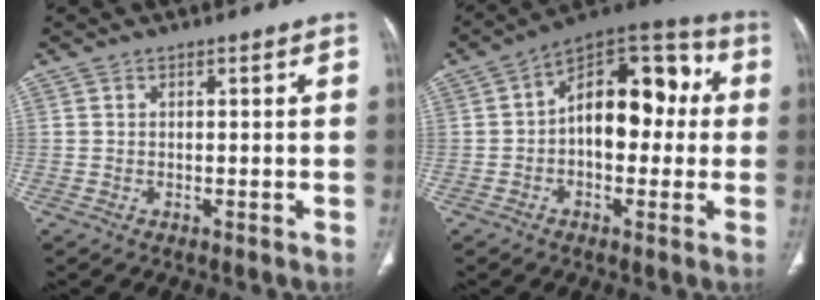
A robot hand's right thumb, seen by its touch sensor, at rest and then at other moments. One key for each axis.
{"total": 16.1, "fx": 1.0, "fy": 9.7, "fz": 12.8, "tx": -0.143, "ty": 0.046, "tz": 0.002}